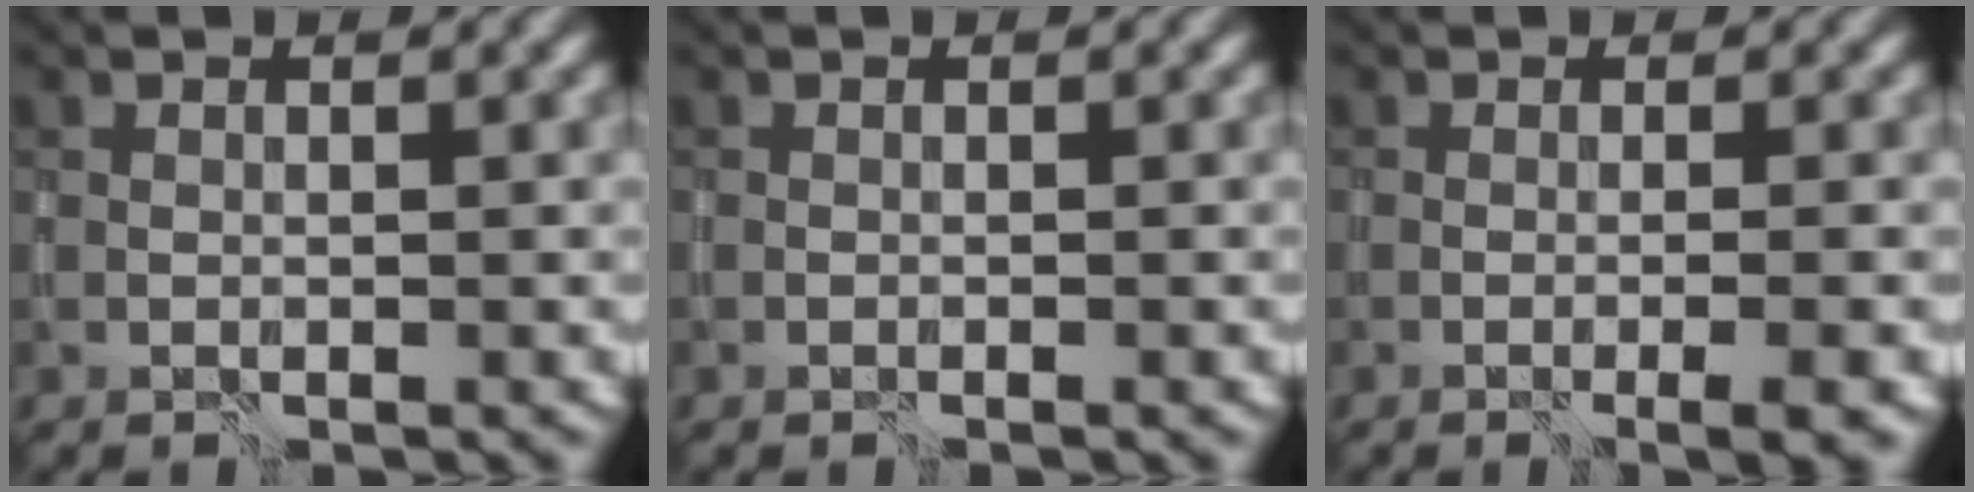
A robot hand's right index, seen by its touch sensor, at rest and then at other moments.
{"total": 0.0}
{"total": 2.3, "force": [-0.7, 0.3, 2.2], "torque": [-0.023, -0.002, -0.014]}